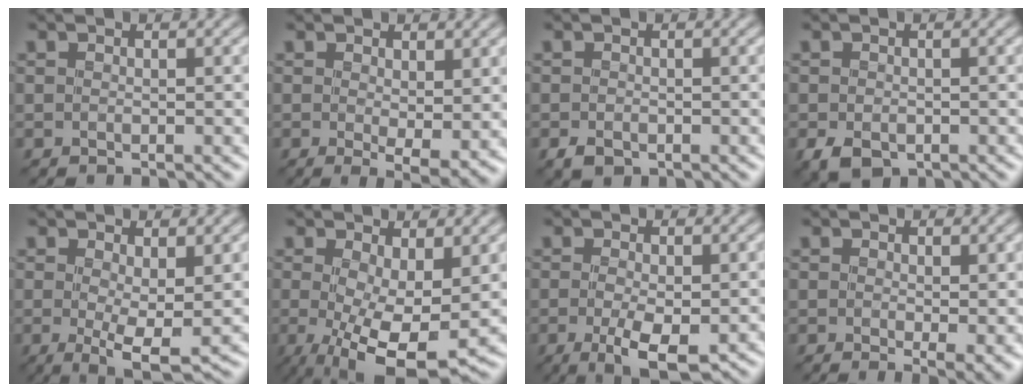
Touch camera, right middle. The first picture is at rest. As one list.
[{"total": 3.4, "force": [0.7, 0.9, 3.2], "torque": [-0.050, -0.015, 0.016]}, {"total": 1.3, "force": [-0.7, 0.9, 0.7], "torque": [-0.016, -0.005, -0.012]}, {"total": 2.4, "force": [-1.0, 1.7, 1.4], "torque": [-0.031, -0.010, -0.017]}, {"total": 4.9, "force": [0.1, 1.3, 4.7], "torque": [-0.081, -0.014, 0.003]}, {"total": 9.3, "force": [-1.1, 3.4, 8.5], "torque": [-0.145, -0.015, -0.016]}, {"total": 3.9, "force": [-1.1, 1.1, 3.5], "torque": [-0.069, -0.012, -0.018]}, {"total": 2.6, "force": [0.5, 0.5, 2.5], "torque": [-0.035, -0.009, 0.012]}]